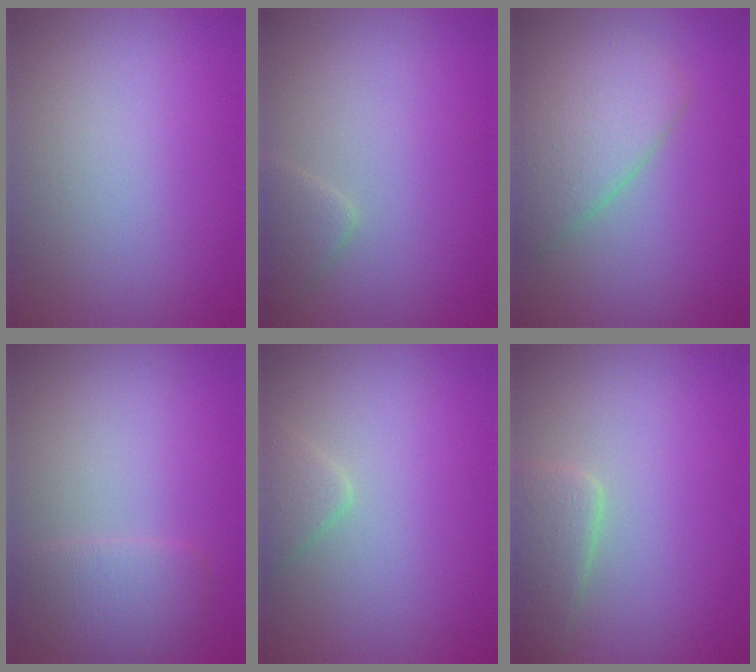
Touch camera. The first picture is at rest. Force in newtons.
{"total": 1.6, "press": 1.6, "slide": 0.1}
{"total": 4.6, "press": 4.6, "slide": 0.2}
{"total": 3.0, "press": 3.0, "slide": 0.1}
{"total": 1.6, "press": 1.6, "slide": 0.1}
{"total": 2.9, "press": 2.9, "slide": 0.3}